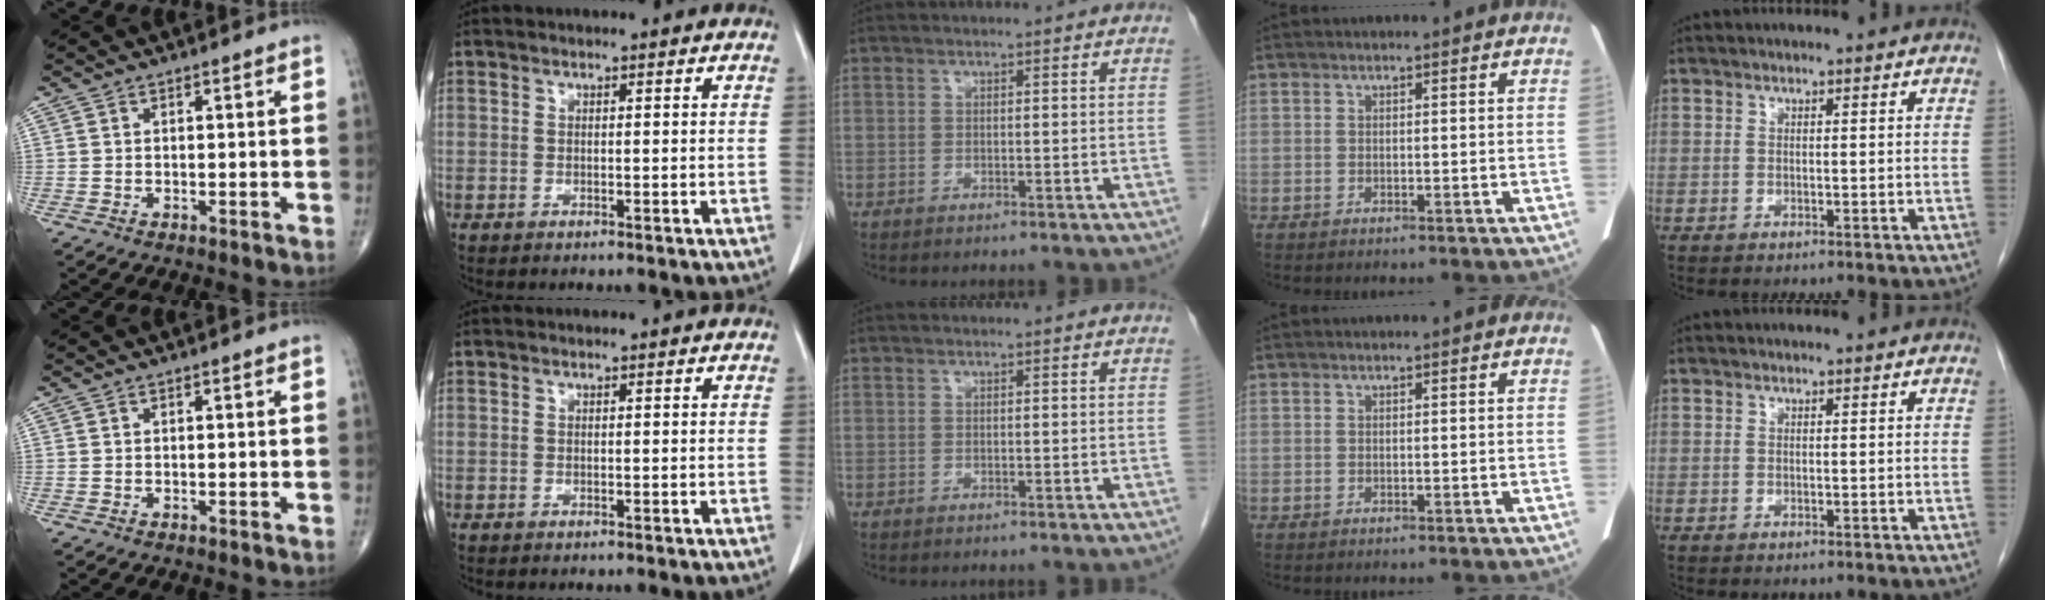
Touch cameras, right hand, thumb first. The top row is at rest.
{}